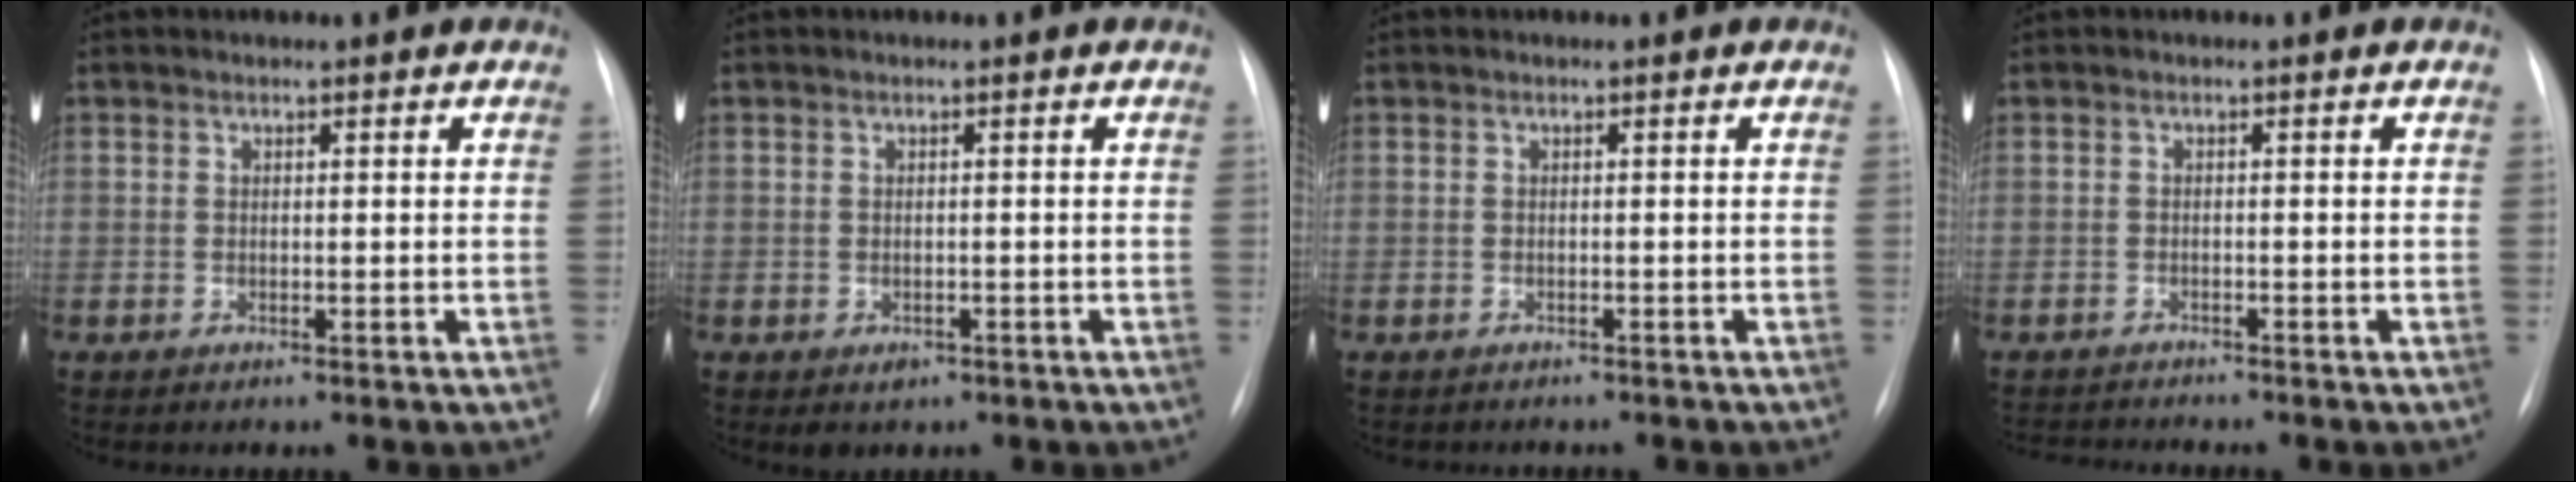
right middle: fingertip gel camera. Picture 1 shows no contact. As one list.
[{"total": 1.8, "force": [-0.9, 1.3, 0.8], "torque": [-0.008, 0.000, -0.003]}, {"total": 2.8, "force": [-2.6, 0.8, 0.8], "torque": [-0.011, -0.003, -0.028]}, {"total": 3.6, "force": [-3.5, -0.4, 0.7], "torque": [-0.005, -0.011, -0.054]}]